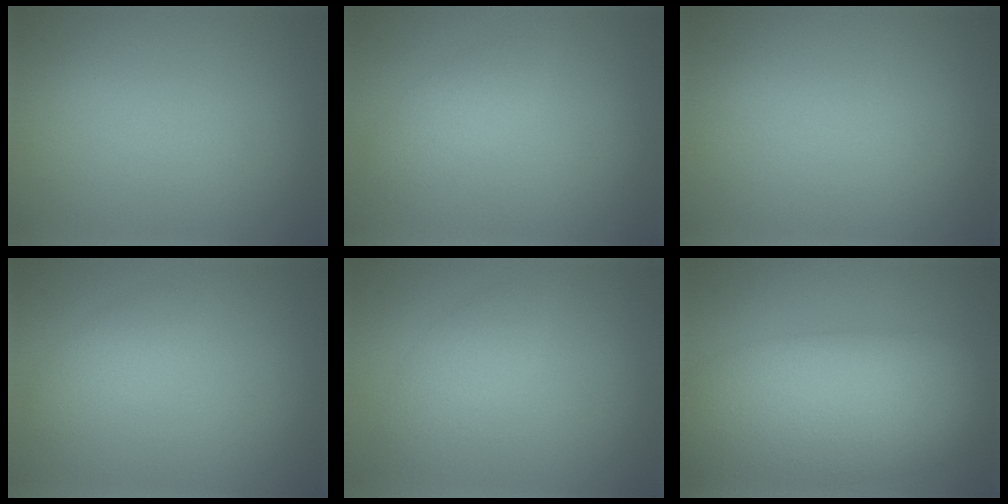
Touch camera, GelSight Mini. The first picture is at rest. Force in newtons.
{"total": 2.2, "press": 2.2, "slide": 0.1}
{"total": 0.0}
{"total": 1.9, "press": 1.9, "slide": 0.1}
{"total": 2.5, "press": 2.5, "slide": 0.1}
{"total": 13.0, "press": 13.0, "slide": 0.4}